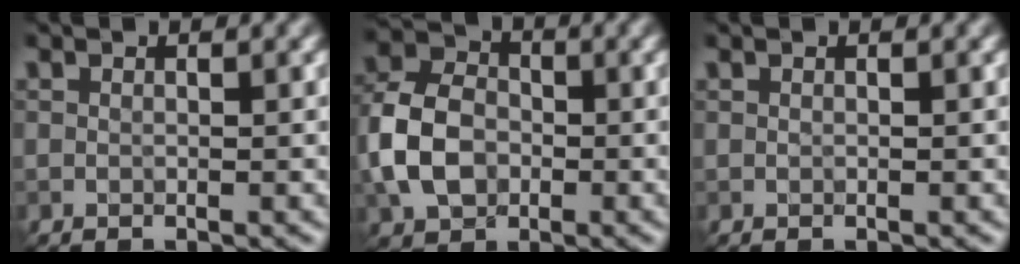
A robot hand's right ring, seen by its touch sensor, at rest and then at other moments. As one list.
[{"total": 7.0, "force": [-1.6, 5.2, 4.4], "torque": [-0.099, 0.007, -0.044]}, {"total": 0.0}]